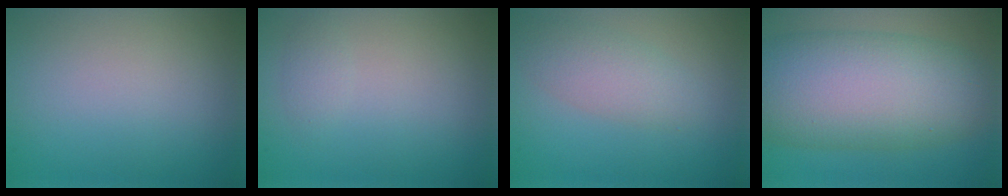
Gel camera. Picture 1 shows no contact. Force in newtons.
{"total": 0.9, "press": 0.9, "slide": 0.0}
{"total": 3.0, "press": 3.0, "slide": 0.1}
{"total": 12.4, "press": 12.4, "slide": 0.2}